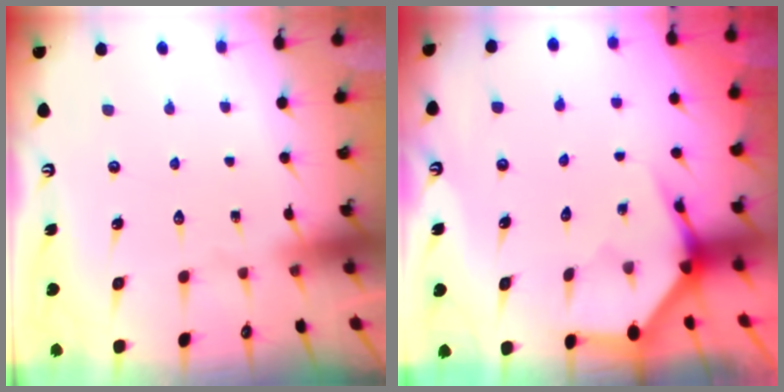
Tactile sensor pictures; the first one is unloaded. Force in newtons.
{"total": 3.6, "press": 3.6, "slide": 0.1}